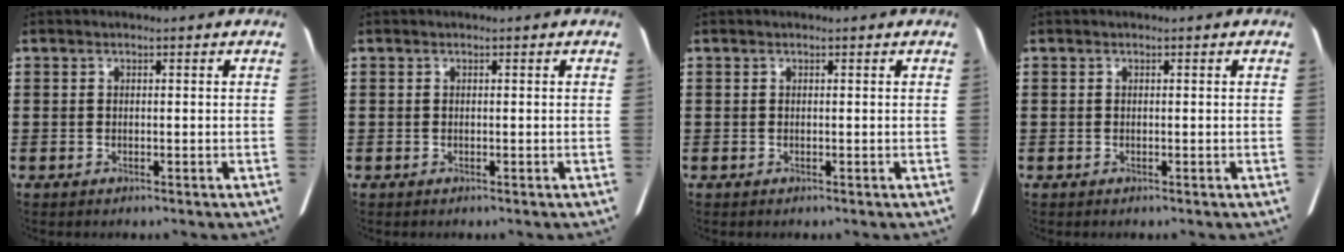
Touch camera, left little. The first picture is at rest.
{"total": 0.0}
{"total": 0.0}
{"total": 0.0}